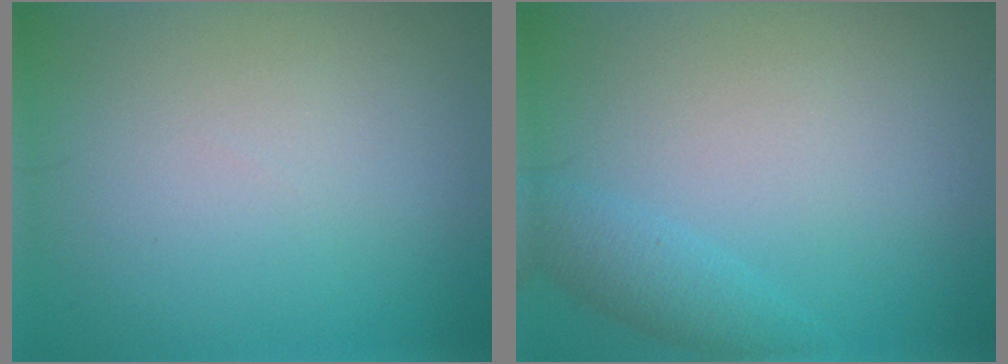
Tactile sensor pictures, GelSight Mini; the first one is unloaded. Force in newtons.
{"total": 2.1, "press": 2.1, "slide": 0.2}